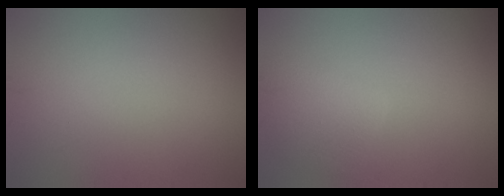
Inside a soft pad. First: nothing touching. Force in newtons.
{"total": 2.6, "press": 2.6, "slide": 0.2}